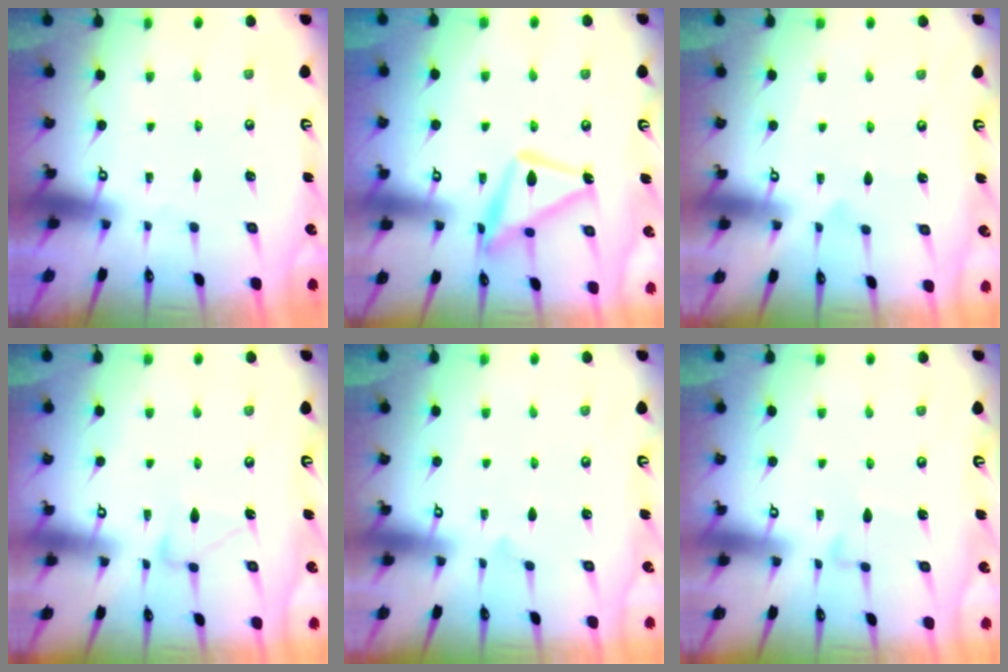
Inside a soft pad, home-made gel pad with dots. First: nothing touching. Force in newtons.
{"total": 15.5, "press": 15.5, "slide": 1.2}
{"total": 3.8, "press": 3.8, "slide": 0.2}
{"total": 10.2, "press": 10.2, "slide": 0.6}
{"total": 6.0, "press": 6.0, "slide": 0.2}
{"total": 3.9, "press": 3.9, "slide": 0.3}